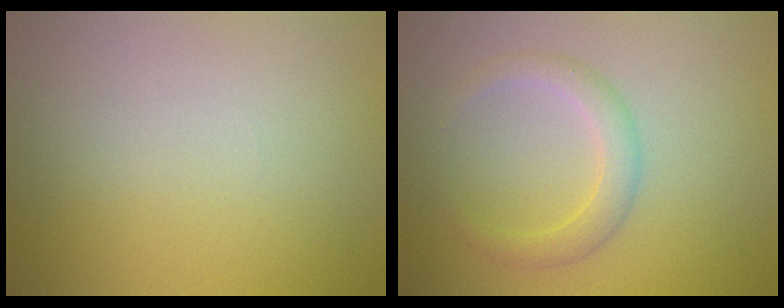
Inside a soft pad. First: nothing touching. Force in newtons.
{"total": 2.3, "press": 2.3, "slide": 0.1}